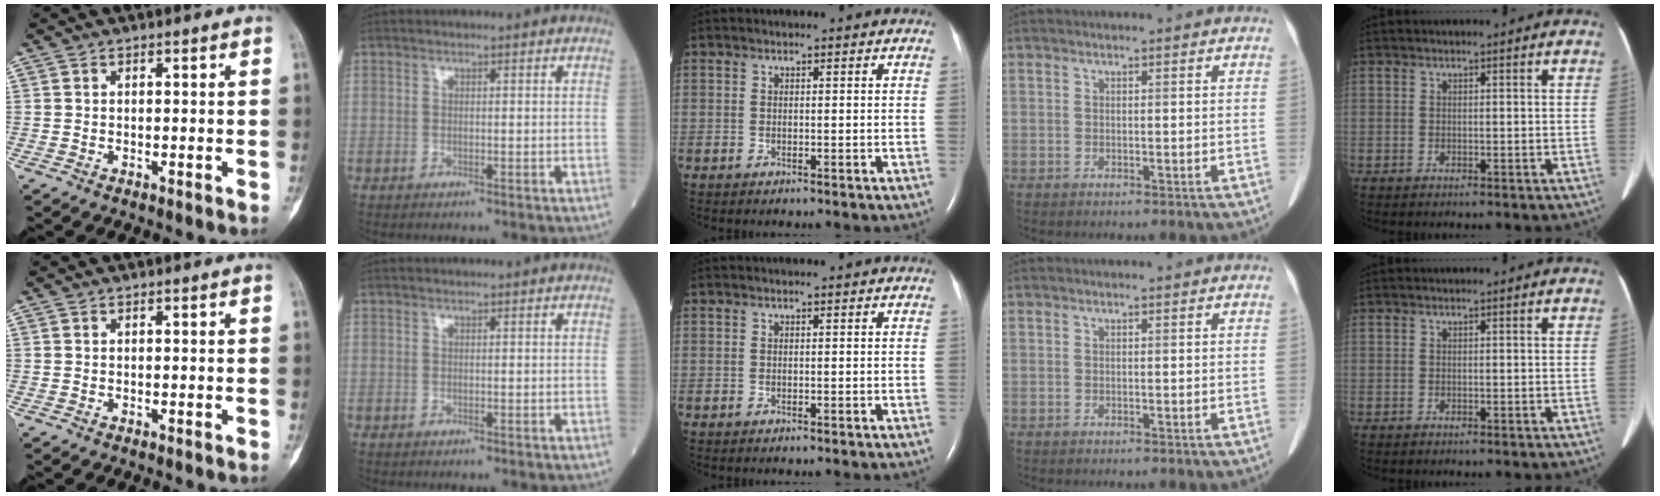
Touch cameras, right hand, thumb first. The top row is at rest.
{}